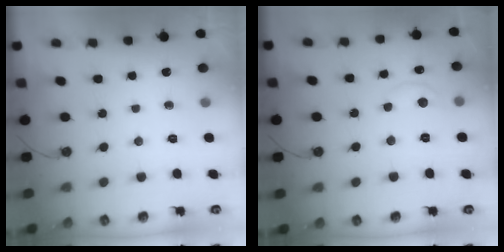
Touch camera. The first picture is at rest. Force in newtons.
{"total": 1.4, "press": 1.3, "slide": 0.5}